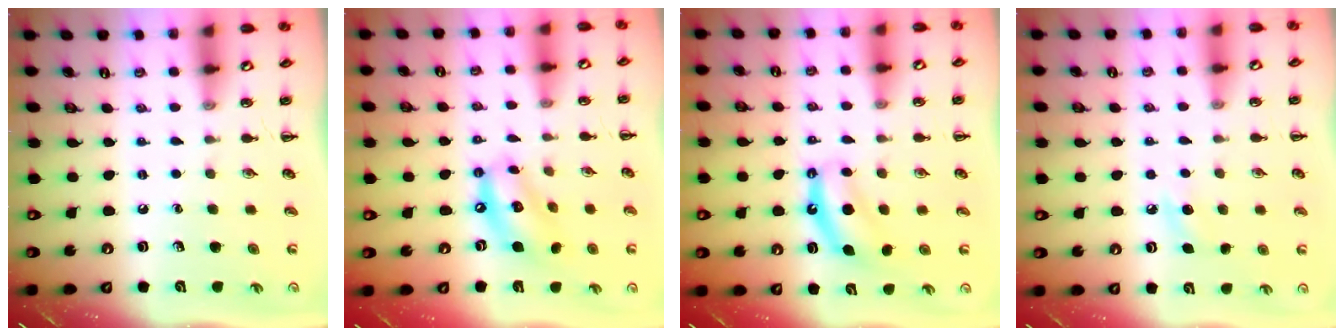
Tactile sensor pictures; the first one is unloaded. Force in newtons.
{"total": 11.1, "press": 10.8, "slide": 2.6}
{"total": 7.3, "press": 7.3, "slide": 1.1}
{"total": 5.5, "press": 5.3, "slide": 1.6}